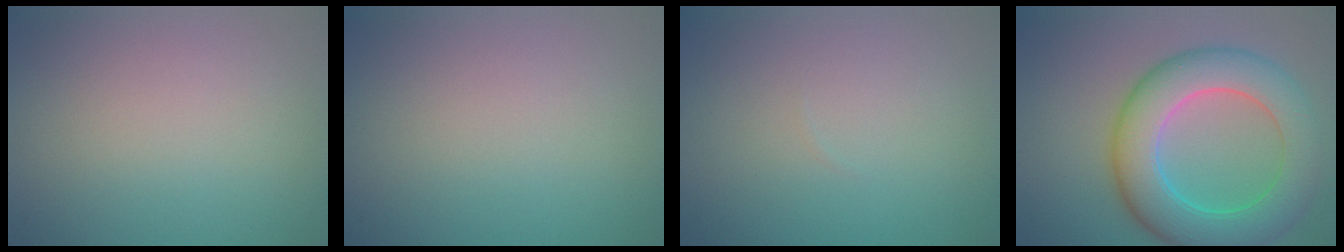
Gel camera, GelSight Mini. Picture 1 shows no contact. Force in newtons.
{"total": 0.0}
{"total": 0.0}
{"total": 9.2, "press": 9.2, "slide": 0.2}